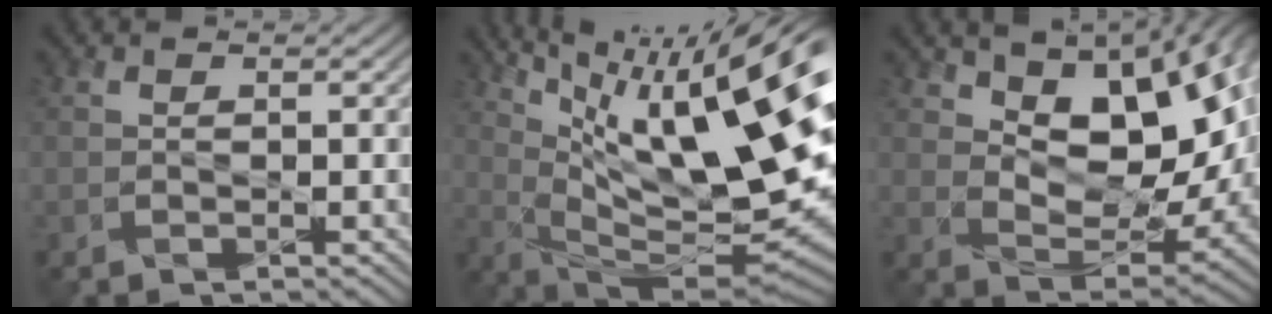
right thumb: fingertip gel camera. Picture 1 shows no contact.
{"total": 19.1, "force": [7.9, 5.4, 16.5], "torque": [-0.268, 0.010, 0.143]}
{"total": 13.0, "force": [5.4, 6.6, 9.8], "torque": [-0.167, -0.003, 0.094]}